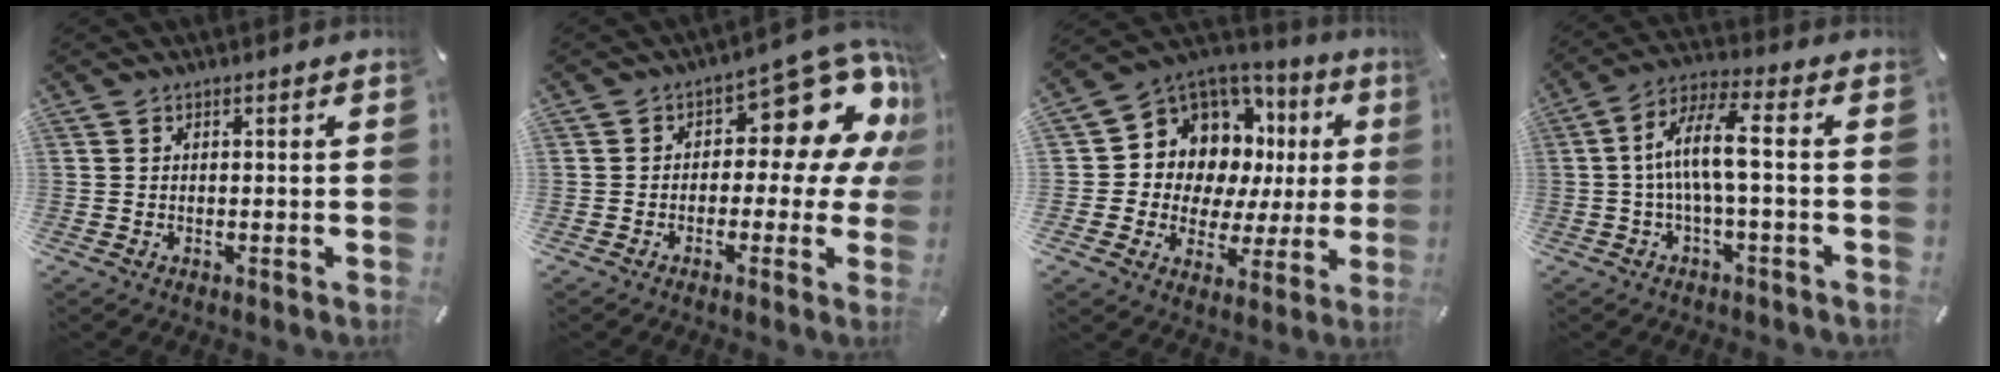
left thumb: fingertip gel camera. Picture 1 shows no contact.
{"total": 13.4, "force": [6.4, 6.7, 9.7], "torque": [-0.115, -0.059, 0.101]}
{"total": 10.0, "force": [4.7, 8.5, 2.3], "torque": [-0.053, -0.066, 0.096]}
{"total": 10.8, "force": [-0.4, 2.5, 10.5], "torque": [-0.211, -0.001, -0.014]}